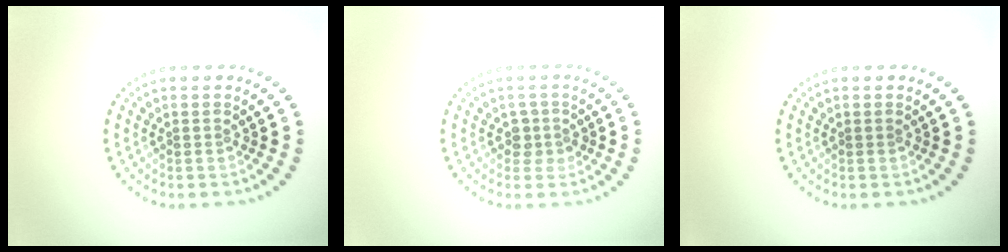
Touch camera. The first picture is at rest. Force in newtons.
{"total": 1.7, "press": 1.5, "slide": 0.6}
{"total": 0.0}